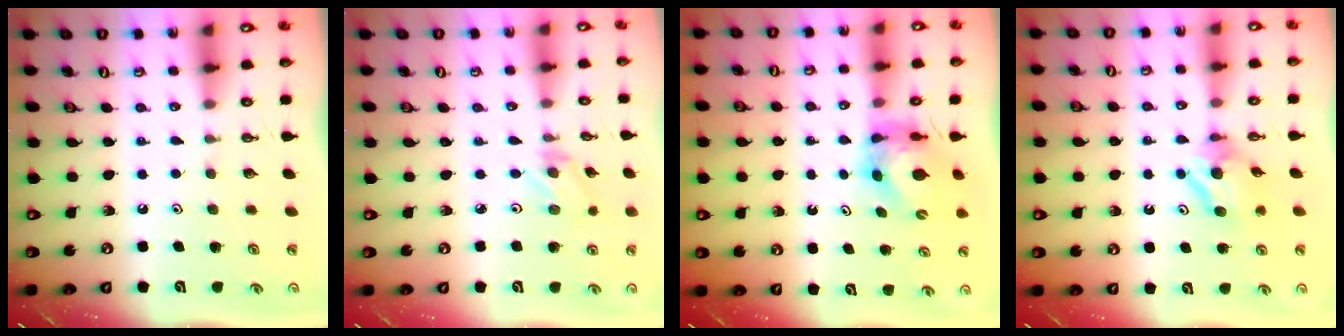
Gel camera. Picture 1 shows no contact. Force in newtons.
{"total": 2.1, "press": 2.0, "slide": 0.4}
{"total": 5.5, "press": 5.5, "slide": 0.6}
{"total": 7.7, "press": 7.7, "slide": 0.6}